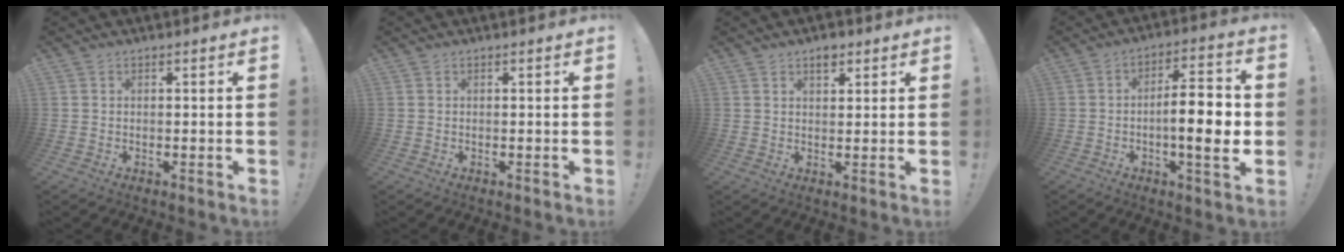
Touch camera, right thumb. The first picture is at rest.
{"total": 0.0}
{"total": 3.4, "force": [2.0, 2.0, 1.9], "torque": [-0.018, -0.008, 0.033]}
{"total": 13.3, "force": [-2.1, 3.5, 12.7], "torque": [-0.186, 0.009, -0.041]}